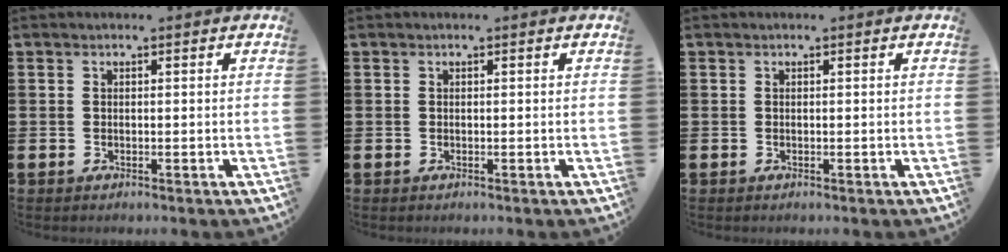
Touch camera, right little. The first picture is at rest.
{"total": 0.0}
{"total": 0.0}